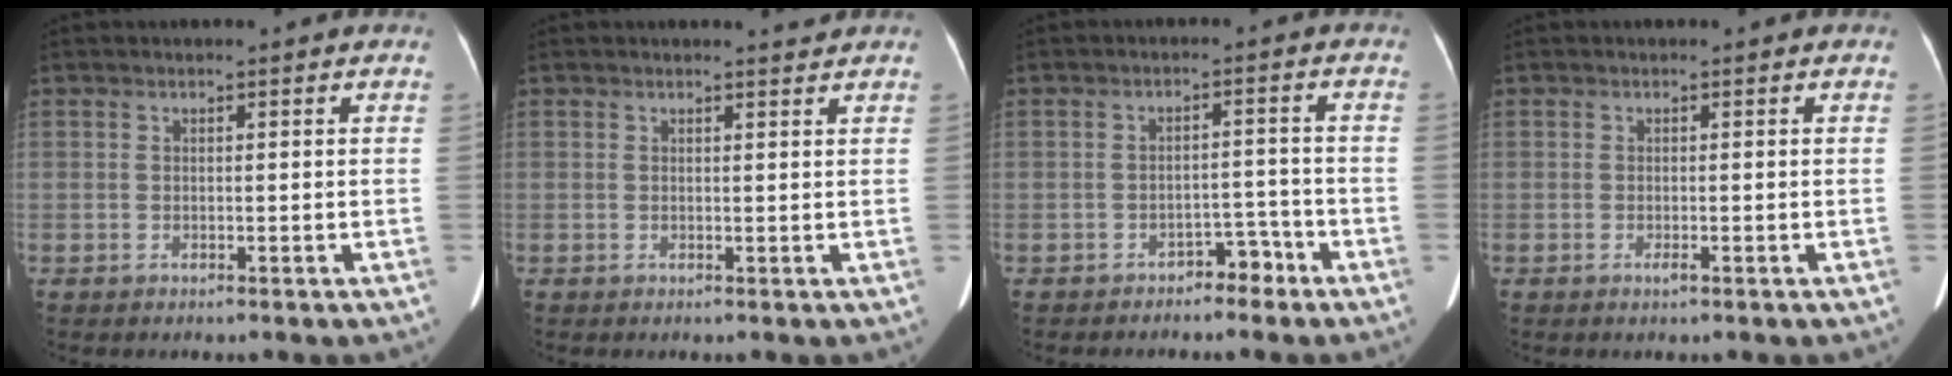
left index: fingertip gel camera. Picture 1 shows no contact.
{"total": 1.1, "force": [1.0, -0.3, -0.1], "torque": [-0.009, -0.010, 0.014]}
{"total": 3.4, "force": [-2.8, 1.6, 1.1], "torque": [-0.011, 0.010, -0.040]}
{"total": 0.7, "force": [-0.4, 0.1, 0.5], "torque": [-0.008, -0.001, -0.006]}